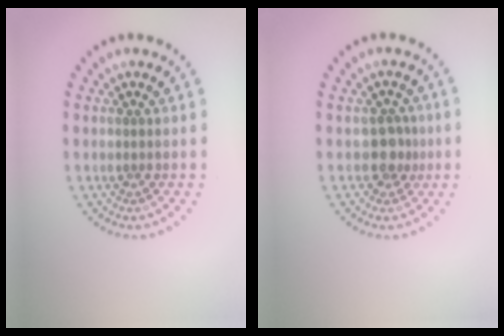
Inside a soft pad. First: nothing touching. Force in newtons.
{"total": 2.1, "press": 1.7, "slide": 1.2}